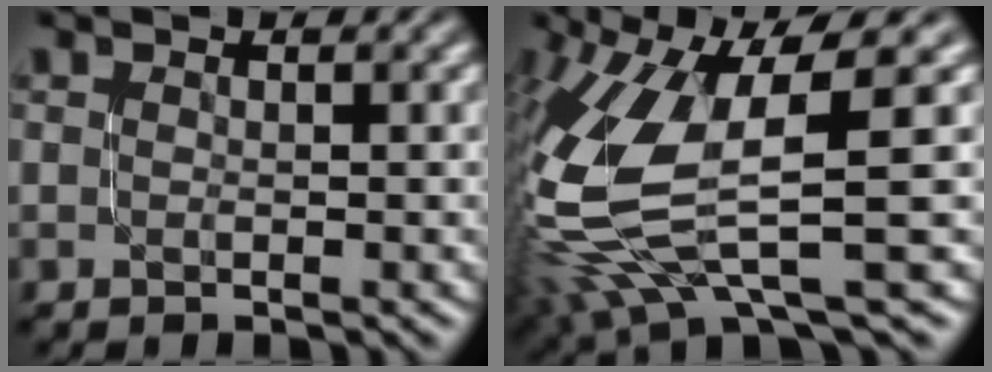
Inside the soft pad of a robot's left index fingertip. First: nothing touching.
{"total": 12.2, "force": [-0.1, 4.0, 11.6], "torque": [-0.268, -0.015, 0.016]}